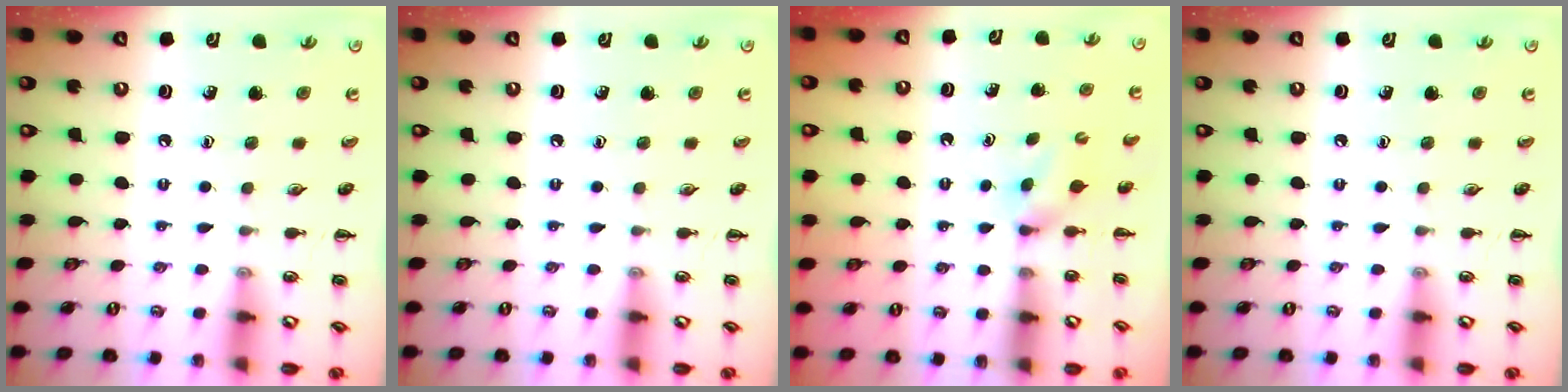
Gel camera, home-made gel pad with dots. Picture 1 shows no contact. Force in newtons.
{"total": 0.0}
{"total": 2.9, "press": 2.8, "slide": 0.9}
{"total": 0.0}